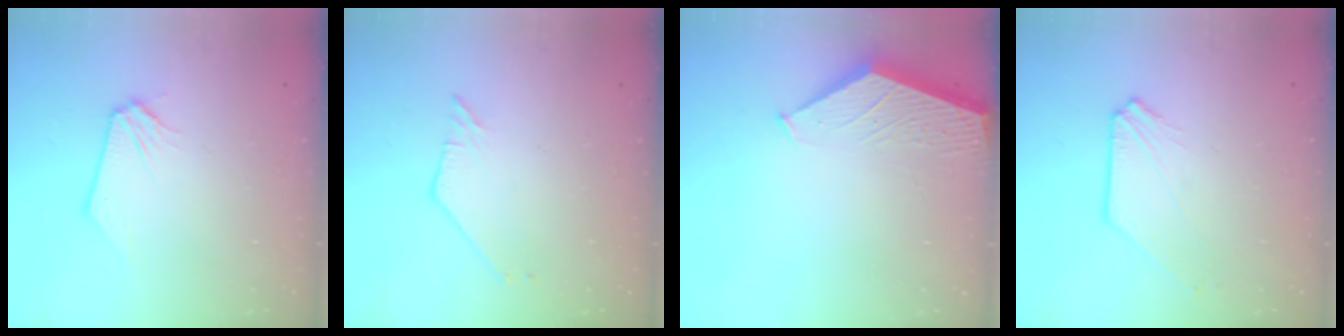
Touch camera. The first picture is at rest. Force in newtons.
{"total": 2.2, "press": 2.2, "slide": 0.1}
{"total": 1.5, "press": 1.4, "slide": 0.2}
{"total": 1.4, "press": 1.4, "slide": 0.0}